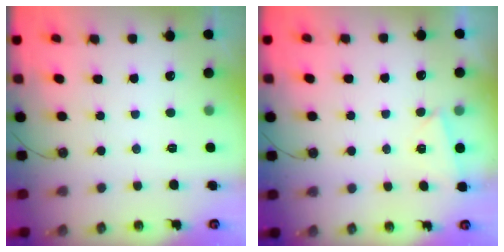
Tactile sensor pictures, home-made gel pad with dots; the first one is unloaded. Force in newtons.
{"total": 2.5, "press": 1.6, "slide": 1.9}